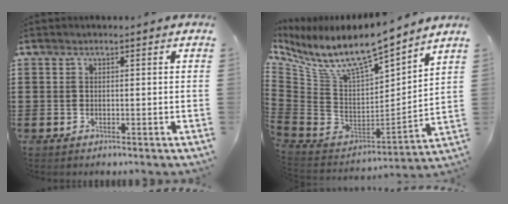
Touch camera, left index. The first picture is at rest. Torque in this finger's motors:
{"motor_torque": [2.14, 0.00, 0.36, 0.21]}